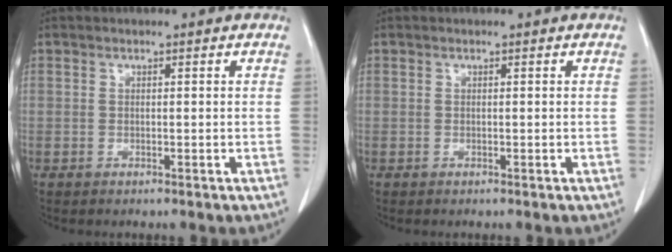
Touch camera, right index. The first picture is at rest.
{"total": 0.0}